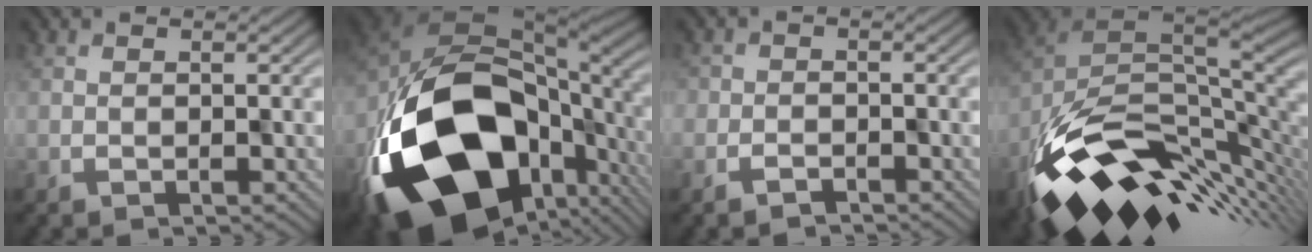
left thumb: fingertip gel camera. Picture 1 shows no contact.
{"total": 20.9, "force": [-7.0, 13.5, 14.4], "torque": [-0.306, -0.068, -0.084]}
{"total": 1.6, "force": [-1.3, 0.8, 0.3], "torque": [-0.003, 0.001, -0.026]}
{"total": 16.1, "force": [-5.1, 8.6, 12.6], "torque": [-0.258, -0.035, -0.087]}